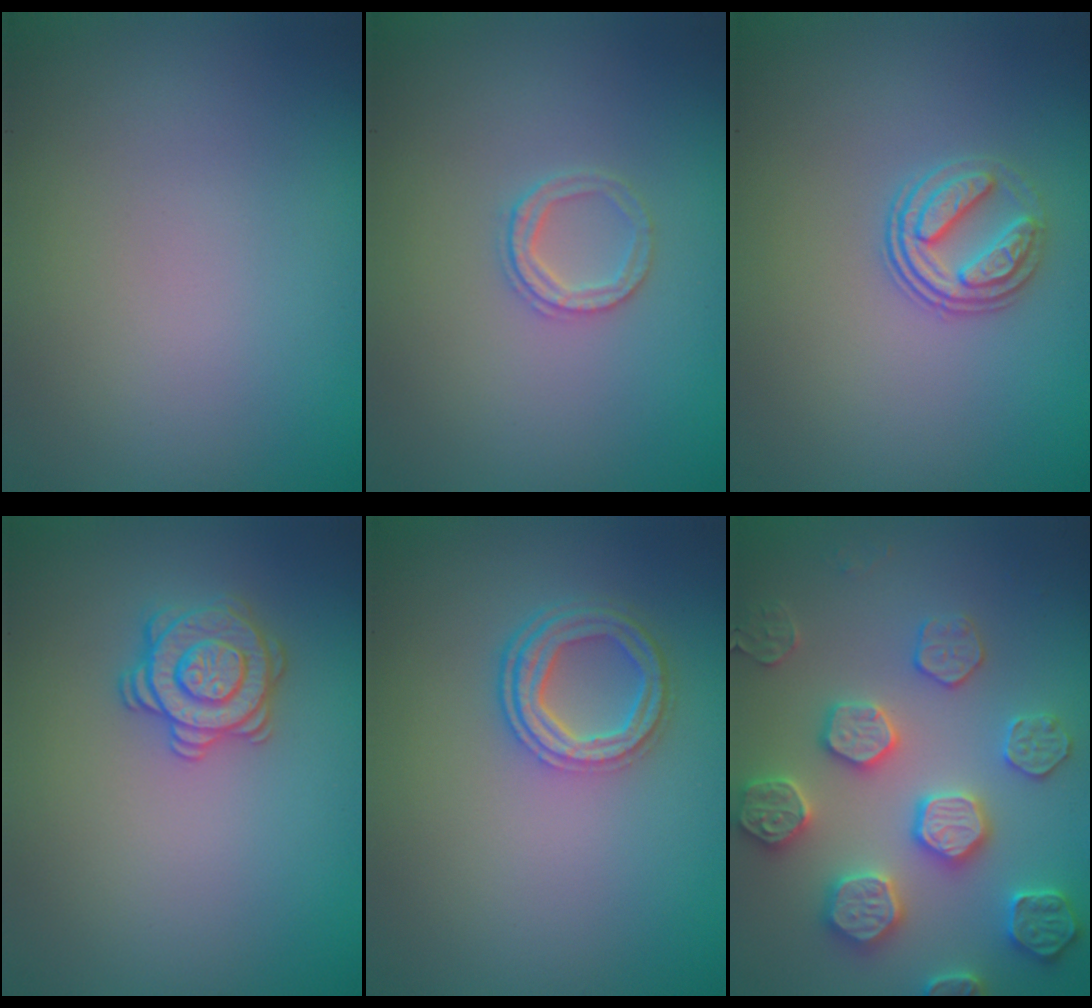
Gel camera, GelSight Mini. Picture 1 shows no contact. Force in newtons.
{"total": 1.9, "press": 1.8, "slide": 0.4}
{"total": 2.9, "press": 2.6, "slide": 1.3}
{"total": 2.9, "press": 2.9, "slide": 0.1}
{"total": 3.8, "press": 2.9, "slide": 2.4}
{"total": 5.6, "press": 5.5, "slide": 1.2}